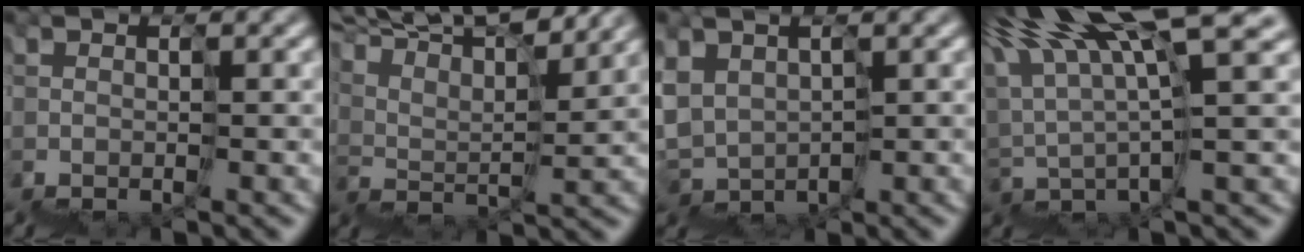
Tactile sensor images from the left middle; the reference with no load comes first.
{"total": 11.2, "force": [10.8, 1.4, 2.9], "torque": [-0.073, 0.034, 0.152]}
{"total": 2.7, "force": [-0.6, 2.4, 1.1], "torque": [-0.015, 0.007, -0.011]}
{"total": 9.7, "force": [5.2, 1.3, 8.0], "torque": [-0.162, 0.017, 0.100]}